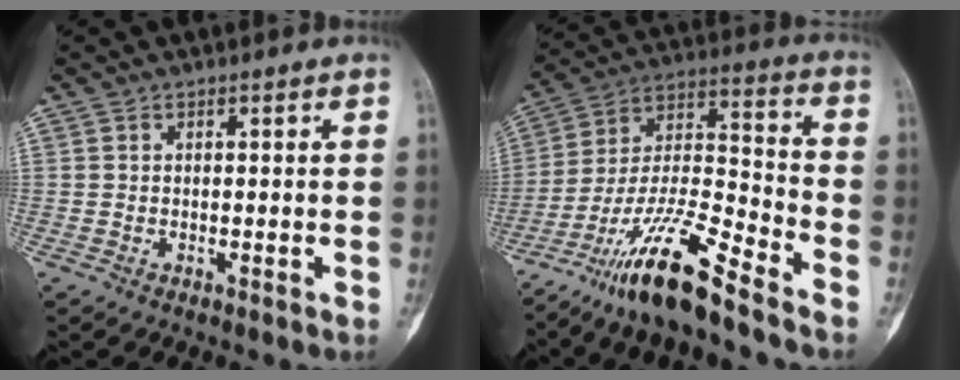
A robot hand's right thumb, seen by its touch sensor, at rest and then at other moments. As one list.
[{"total": 17.0, "force": [-12.4, 2.2, 11.4], "torque": [-0.217, 0.075, -0.227]}]